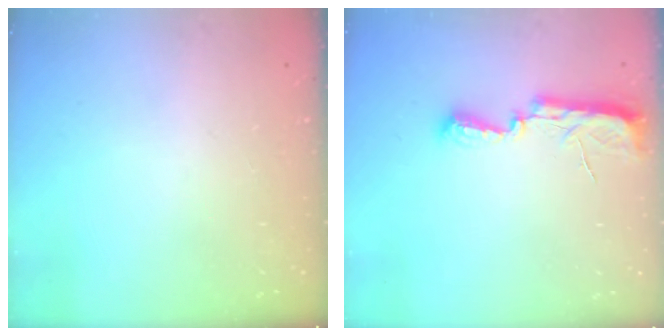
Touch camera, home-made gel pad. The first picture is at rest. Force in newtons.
{"total": 10.3, "press": 8.9, "slide": 5.2}